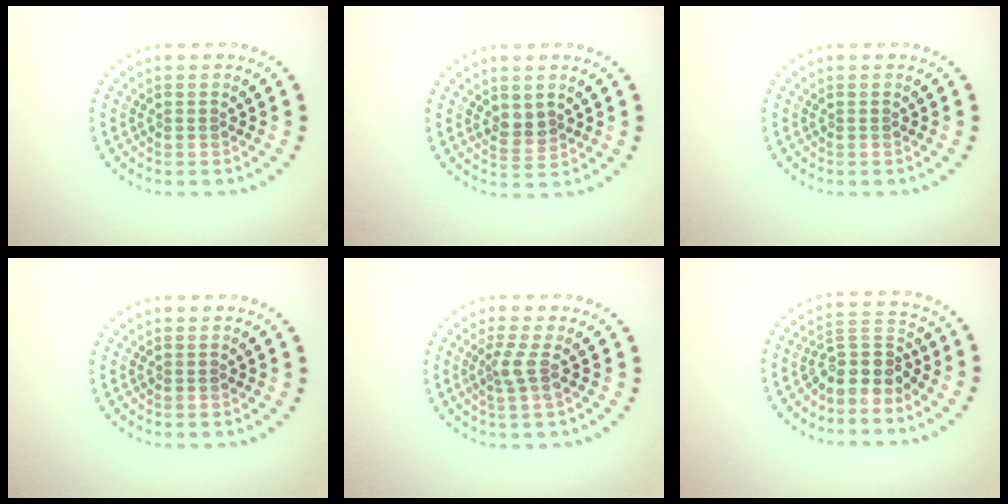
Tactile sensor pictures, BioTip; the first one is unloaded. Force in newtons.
{"total": 1.8, "press": 1.6, "slide": 0.8}
{"total": 0.0}
{"total": 0.0}
{"total": 1.8, "press": 1.4, "slide": 1.2}
{"total": 3.8, "press": 3.1, "slide": 2.1}